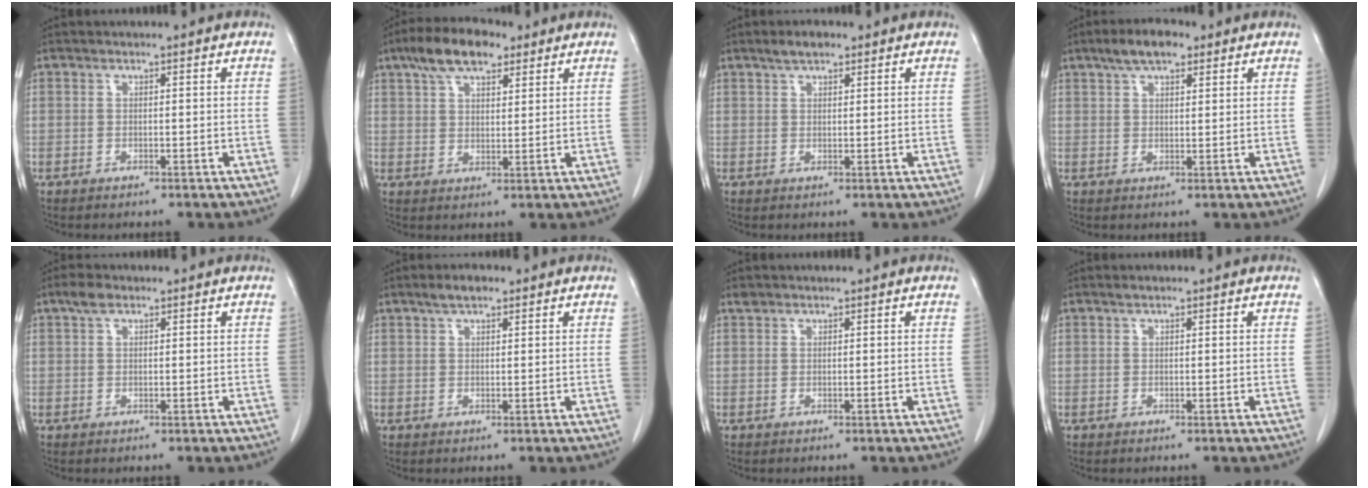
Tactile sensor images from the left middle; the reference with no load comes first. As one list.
[{"total": 8.9, "force": [5.9, 3.6, 5.7], "torque": [-0.107, 0.021, 0.104]}, {"total": 2.8, "force": [2.1, 1.0, 1.6], "torque": [-0.034, 0.006, 0.036]}, {"total": 5.9, "force": [3.9, 2.2, 3.8], "torque": [-0.071, 0.015, 0.068]}, {"total": 2.2, "force": [1.5, 1.0, 1.3], "torque": [-0.030, 0.011, 0.028]}, {"total": 3.0, "force": [2.2, 1.0, 1.8], "torque": [-0.036, 0.007, 0.037]}, {"total": 0.8, "force": [0.8, 0.3, 0.1], "torque": [-0.008, 0.005, 0.016]}, {"total": 0.6, "force": [0.5, 0.1, 0.3], "torque": [-0.013, 0.002, 0.012]}]